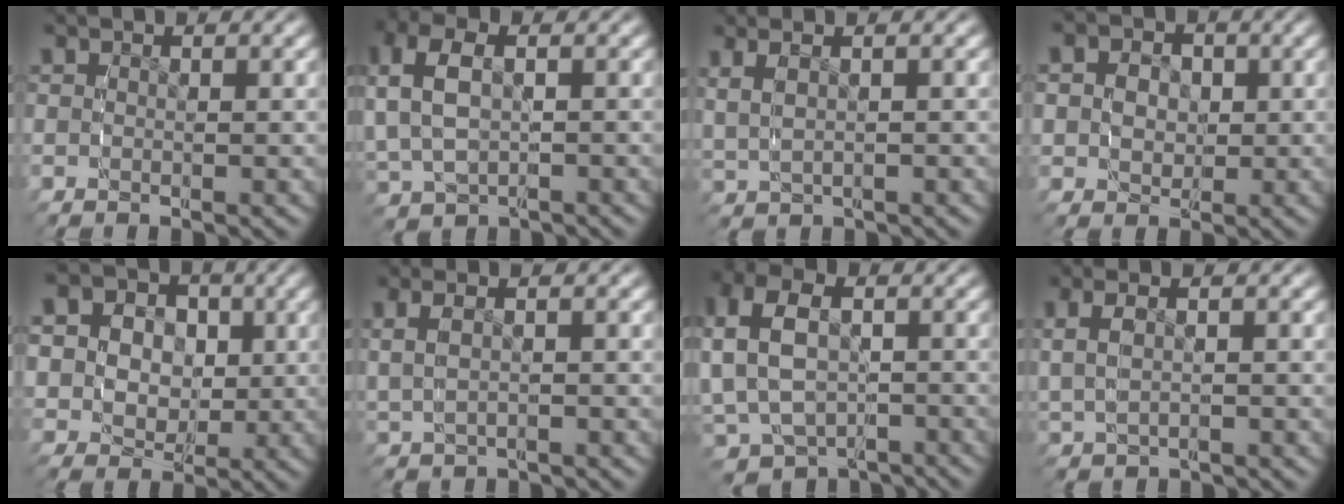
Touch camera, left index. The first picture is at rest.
{"total": 5.7, "force": [0.7, 4.0, 4.0], "torque": [-0.100, -0.006, 0.023]}
{"total": 3.6, "force": [1.2, 2.0, 2.7], "torque": [-0.054, 0.011, 0.024]}
{"total": 4.2, "force": [0.5, 3.7, 2.0], "torque": [-0.043, -0.017, 0.016]}
{"total": 10.6, "force": [0.5, 9.3, 4.9], "torque": [-0.116, -0.031, 0.007]}
{"total": 2.8, "force": [0.6, 1.6, 2.2], "torque": [-0.051, 0.003, 0.019]}
{"total": 8.9, "force": [-2.0, 6.9, 5.2], "torque": [-0.120, -0.036, -0.015]}
{"total": 3.4, "force": [0.8, 2.1, 2.6], "torque": [-0.055, 0.004, 0.021]}